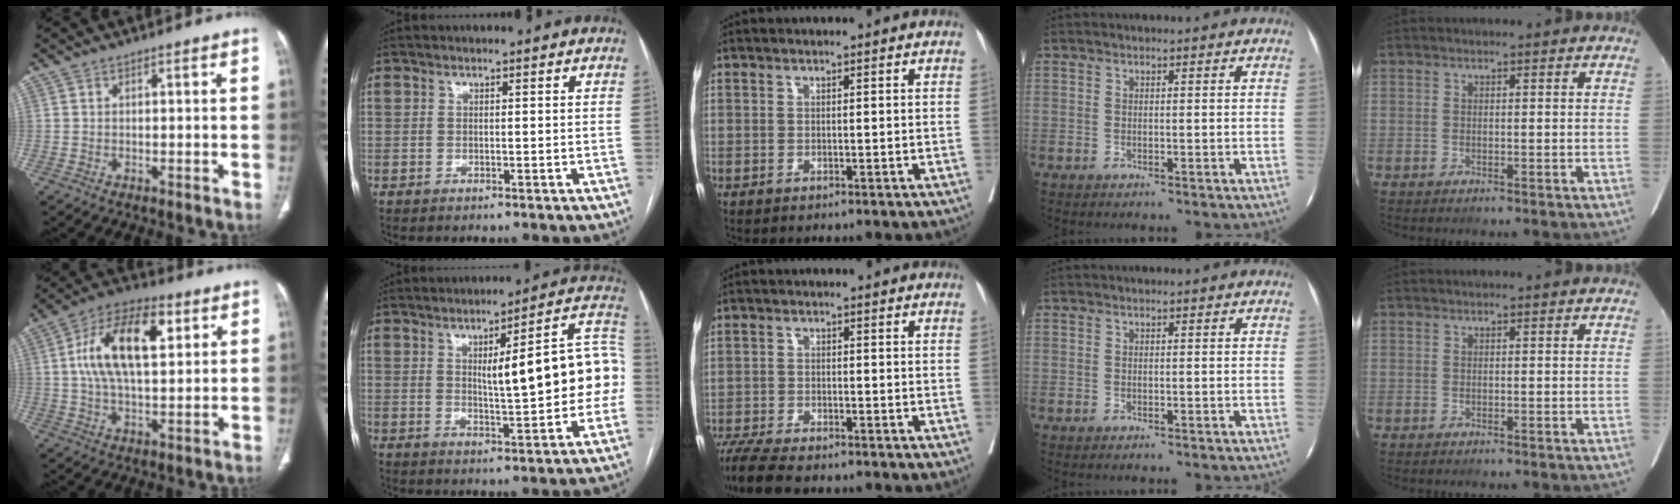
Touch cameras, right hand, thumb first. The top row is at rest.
{"thumb": {"total": 16.5, "force": [4.3, 8.2, 13.7], "torque": [-0.233, 0.010, 0.073]}, "index": {"total": 14.3, "force": [0.5, 2.5, 14.0], "torque": [-0.179, 0.034, 0.009]}, "middle": {"total": 8.6, "force": [-7.3, 1.4, 4.3], "torque": [-0.072, -0.021, -0.122]}}